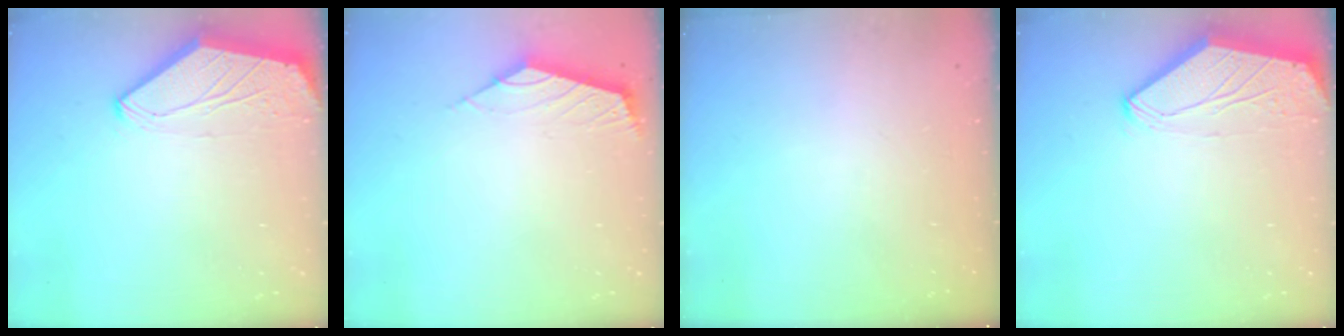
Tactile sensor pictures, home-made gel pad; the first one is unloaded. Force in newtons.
{"total": 2.6, "press": 2.5, "slide": 0.6}
{"total": 0.0}
{"total": 0.0}